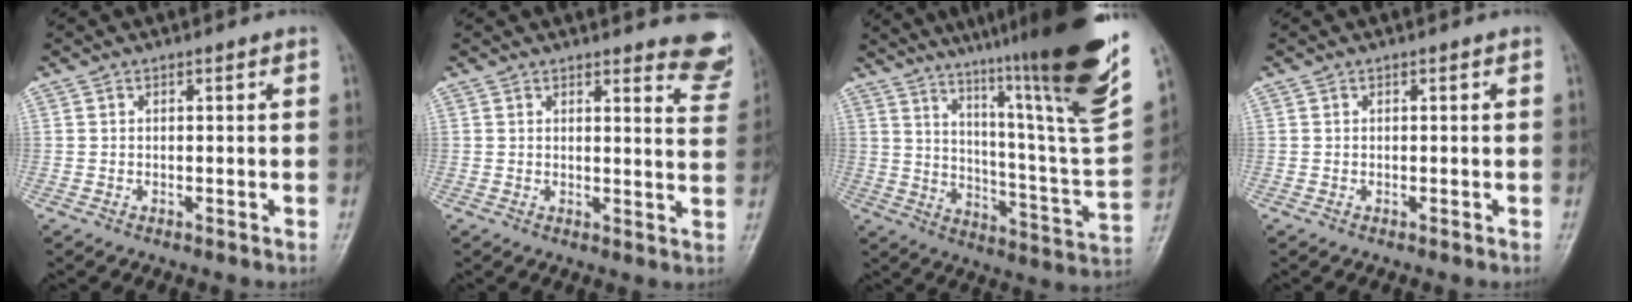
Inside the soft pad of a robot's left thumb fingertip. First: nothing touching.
{"total": 8.1, "force": [7.5, 1.9, 2.4], "torque": [0.010, -0.052, 0.059]}
{"total": 29.9, "force": [20.2, 2.3, 21.9], "torque": [-0.307, -0.114, 0.296]}
{"total": 0.0}